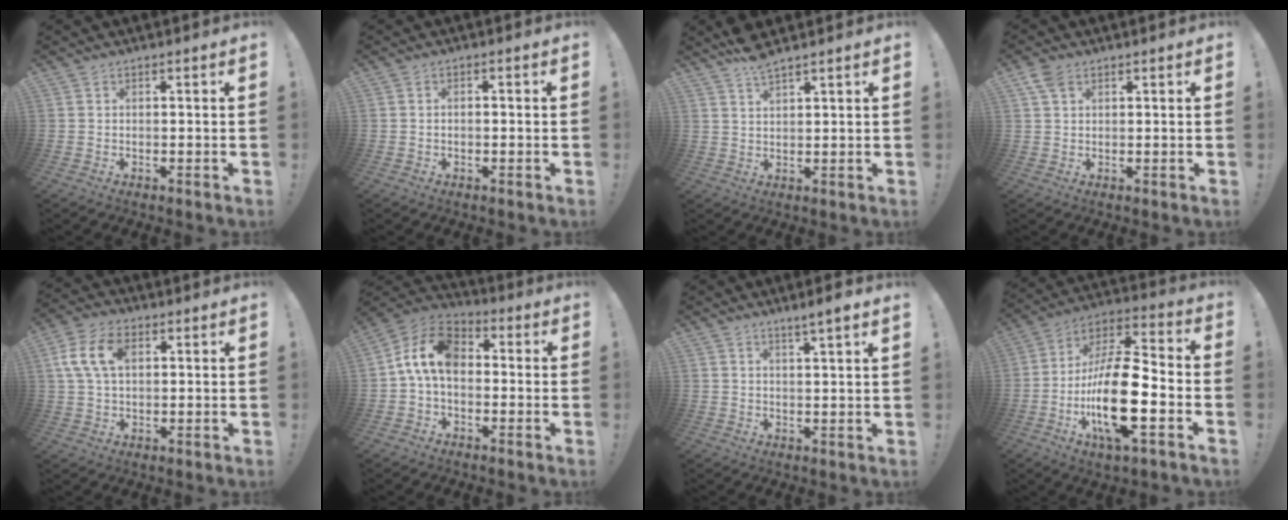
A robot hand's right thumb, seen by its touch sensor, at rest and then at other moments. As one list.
[{"total": 1.1, "force": [-0.8, 0.4, 0.6], "torque": [-0.010, 0.002, -0.015]}, {"total": 4.9, "force": [4.1, 1.1, 2.4], "torque": [-0.038, -0.023, 0.072]}, {"total": 4.2, "force": [2.2, 2.6, 2.5], "torque": [-0.050, -0.002, 0.044]}, {"total": 10.7, "force": [2.9, 6.7, 7.8], "torque": [-0.154, 0.007, 0.053]}, {"total": 12.0, "force": [0.5, 7.5, 9.4], "torque": [-0.176, 0.021, 0.012]}, {"total": 3.9, "force": [2.9, -0.4, 2.6], "torque": [-0.036, -0.019, 0.045]}, {"total": 20.8, "force": [-6.1, 7.0, 18.6], "torque": [-0.359, 0.025, -0.099]}]